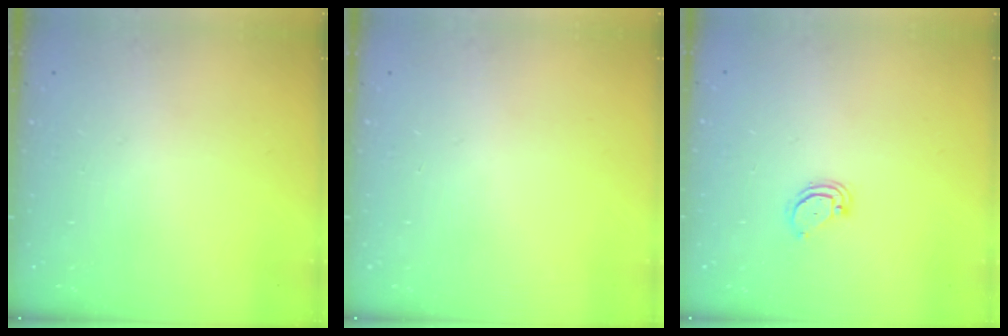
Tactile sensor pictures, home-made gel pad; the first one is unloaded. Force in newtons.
{"total": 0.0}
{"total": 3.0, "press": 3.0, "slide": 0.2}